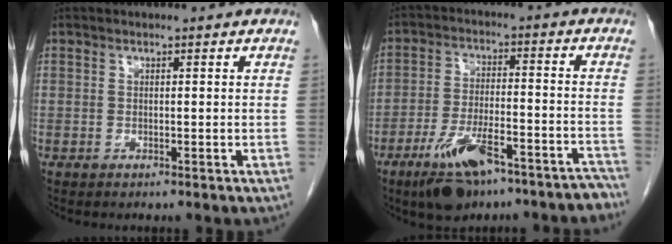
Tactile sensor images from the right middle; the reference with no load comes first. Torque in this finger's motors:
{"motor_torque": [0.23, -0.21, 0.11, 0.08]}